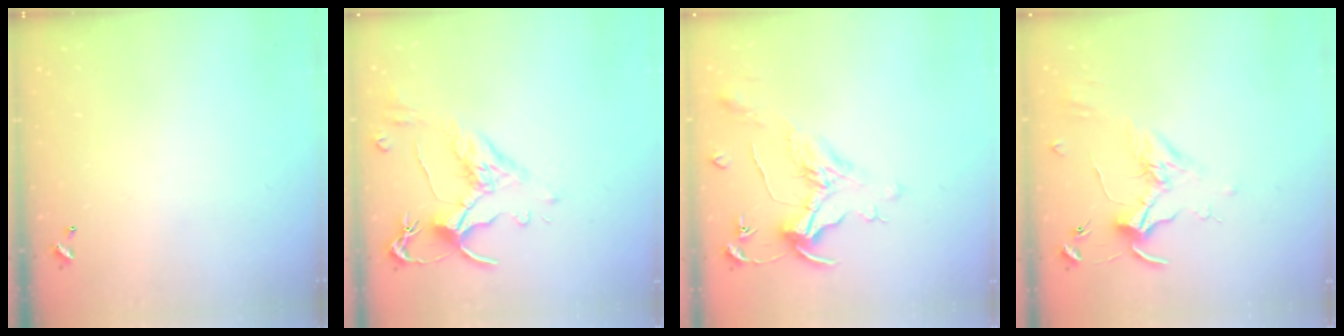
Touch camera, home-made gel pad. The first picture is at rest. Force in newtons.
{"total": 2.5, "press": 2.1, "slide": 1.3}
{"total": 1.6, "press": 1.4, "slide": 0.7}
{"total": 1.8, "press": 1.8, "slide": 0.4}